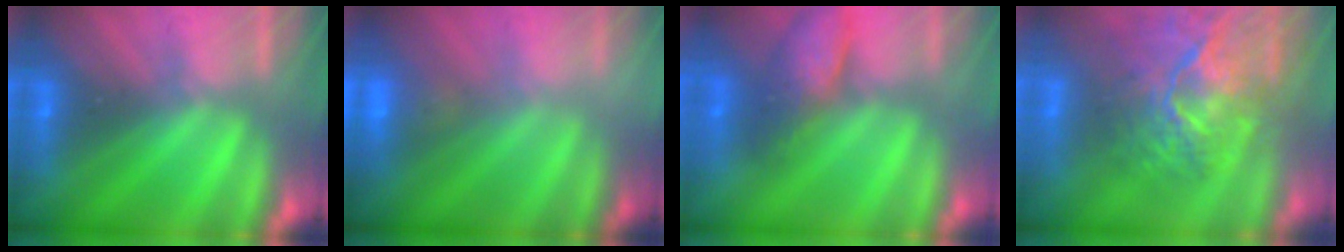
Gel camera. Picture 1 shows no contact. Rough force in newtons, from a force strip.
{"total": 2.2}
{"total": 5.0}
{"total": 8.9}